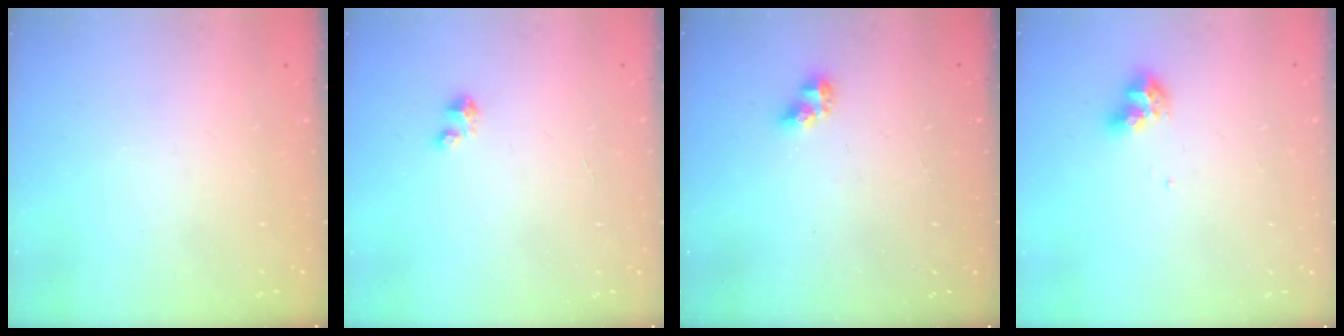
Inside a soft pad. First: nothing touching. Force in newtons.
{"total": 2.1, "press": 2.1, "slide": 0.1}
{"total": 5.3, "press": 5.3, "slide": 0.3}
{"total": 9.0, "press": 9.0, "slide": 0.9}